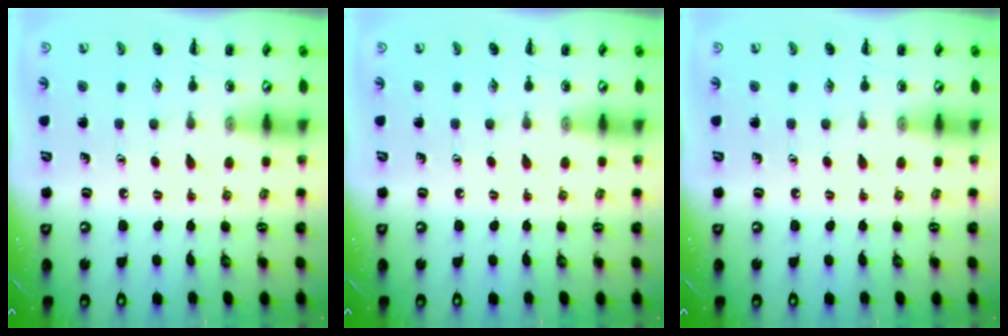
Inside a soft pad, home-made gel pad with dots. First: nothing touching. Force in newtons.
{"total": 0.0}
{"total": 0.0}